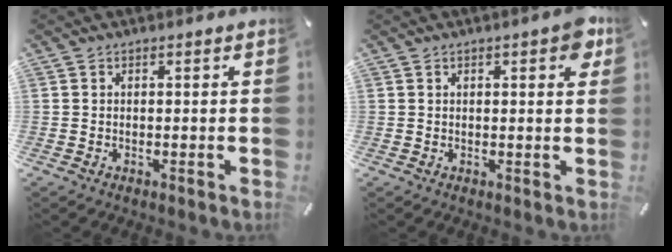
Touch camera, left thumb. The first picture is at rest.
{"total": 4.6, "force": [1.7, 1.7, 3.9], "torque": [-0.053, -0.002, 0.025]}